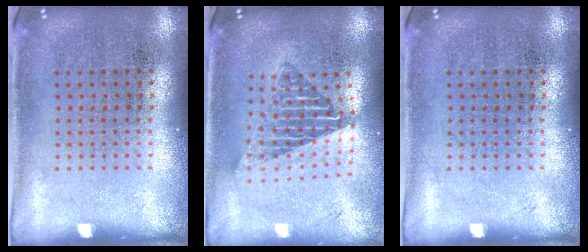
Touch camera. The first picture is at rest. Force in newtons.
{"total": 1.7, "press": 1.4, "slide": 1.0}
{"total": 0.0}